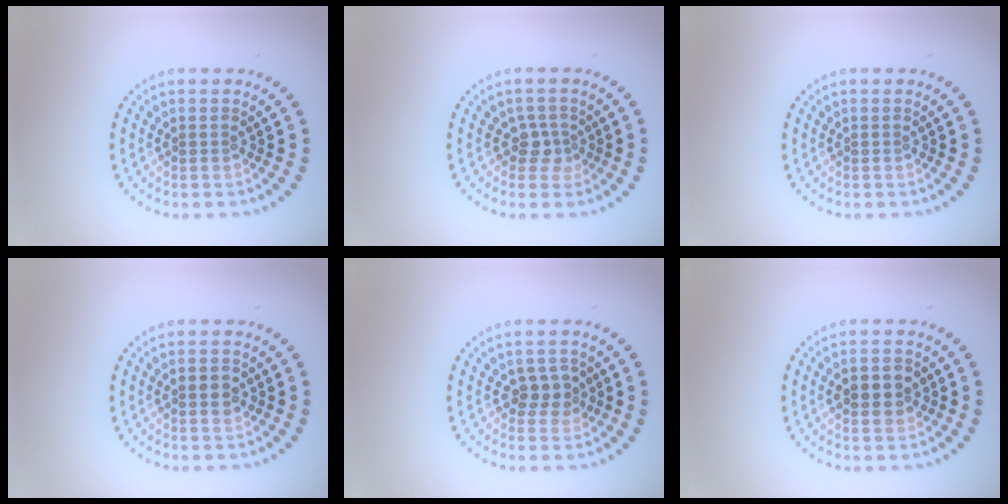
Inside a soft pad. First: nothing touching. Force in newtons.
{"total": 1.8, "press": 1.3, "slide": 1.2}
{"total": 0.0}
{"total": 1.9, "press": 1.9, "slide": 0.1}
{"total": 2.0, "press": 2.0, "slide": 0.6}
{"total": 2.6, "press": 2.6, "slide": 0.2}